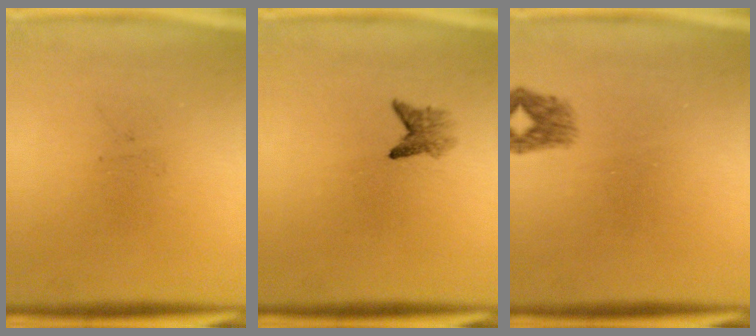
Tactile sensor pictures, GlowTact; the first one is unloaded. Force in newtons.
{"total": 2.0}
{"total": 1.8}